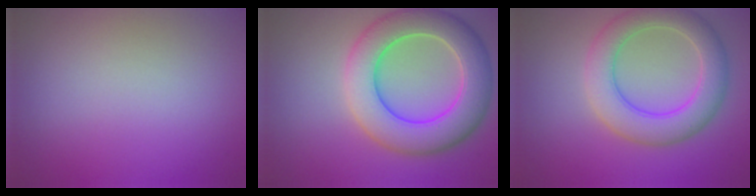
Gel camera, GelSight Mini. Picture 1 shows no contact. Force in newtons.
{"total": 8.7, "press": 8.6, "slide": 0.6}
{"total": 5.9, "press": 5.9, "slide": 0.4}